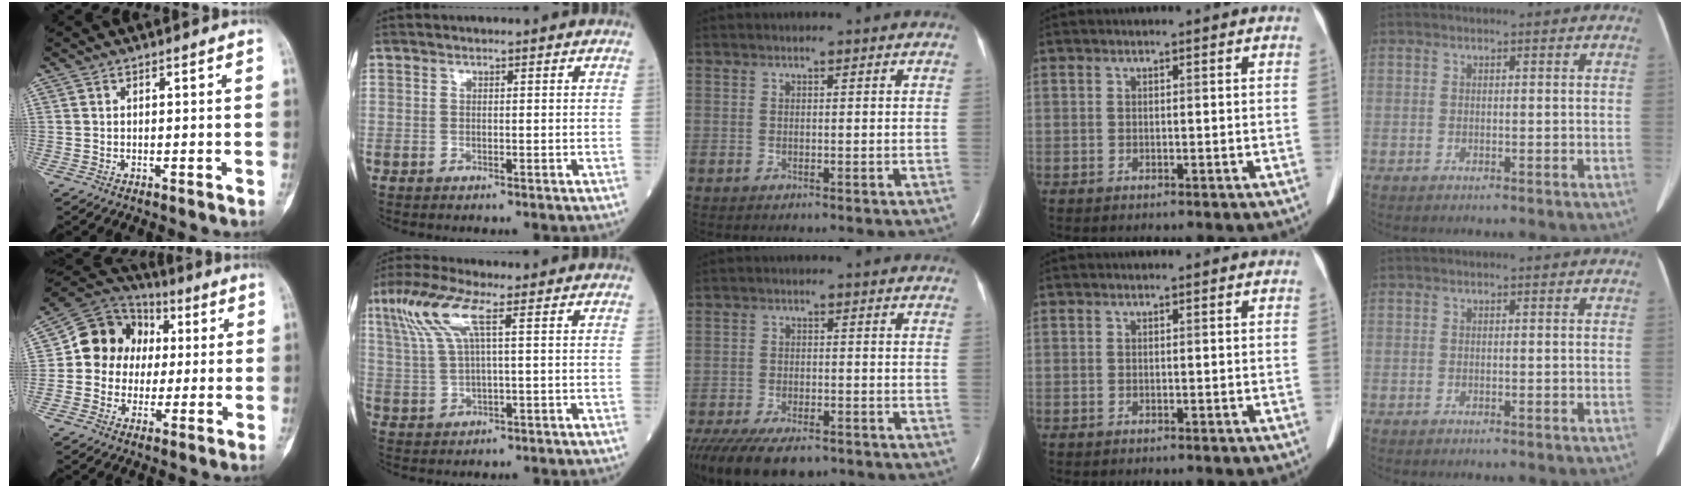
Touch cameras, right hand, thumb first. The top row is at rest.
{"thumb": {"total": 13.2, "force": [1.0, 11.7, 6.0], "torque": [-0.060, 0.026, 0.007]}, "index": {"total": 7.5, "force": [3.2, 1.0, 6.8], "torque": [-0.164, 0.020, 0.068]}, "middle": {"total": 14.8, "force": [-10.7, 6.0, 8.3], "torque": [-0.194, -0.031, -0.164]}}